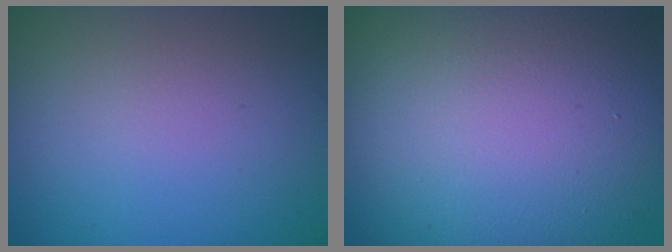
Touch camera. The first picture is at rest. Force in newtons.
{"total": 16.4, "press": 16.4, "slide": 0.8}